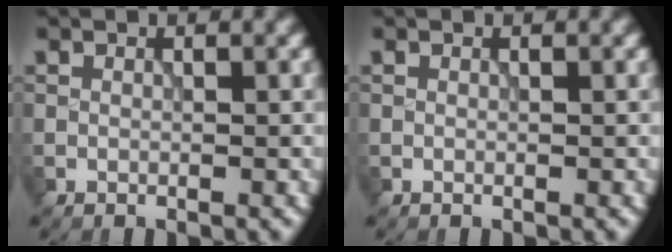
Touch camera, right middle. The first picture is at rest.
{"total": 0.0}